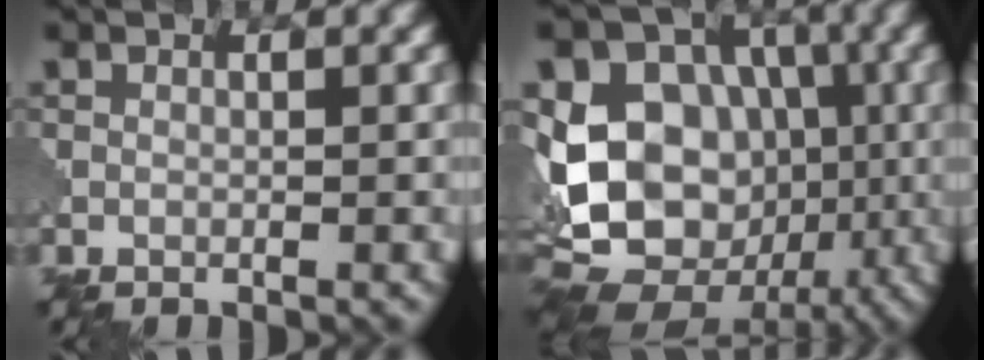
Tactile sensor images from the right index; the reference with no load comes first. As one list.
[{"total": 13.9, "force": [-1.4, 11.0, 8.4], "torque": [-0.152, 0.005, -0.028]}]